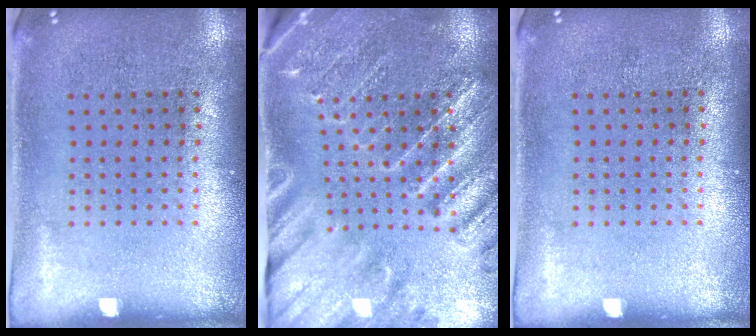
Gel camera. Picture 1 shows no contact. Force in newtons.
{"total": 3.2, "press": 3.1, "slide": 0.8}
{"total": 0.0}